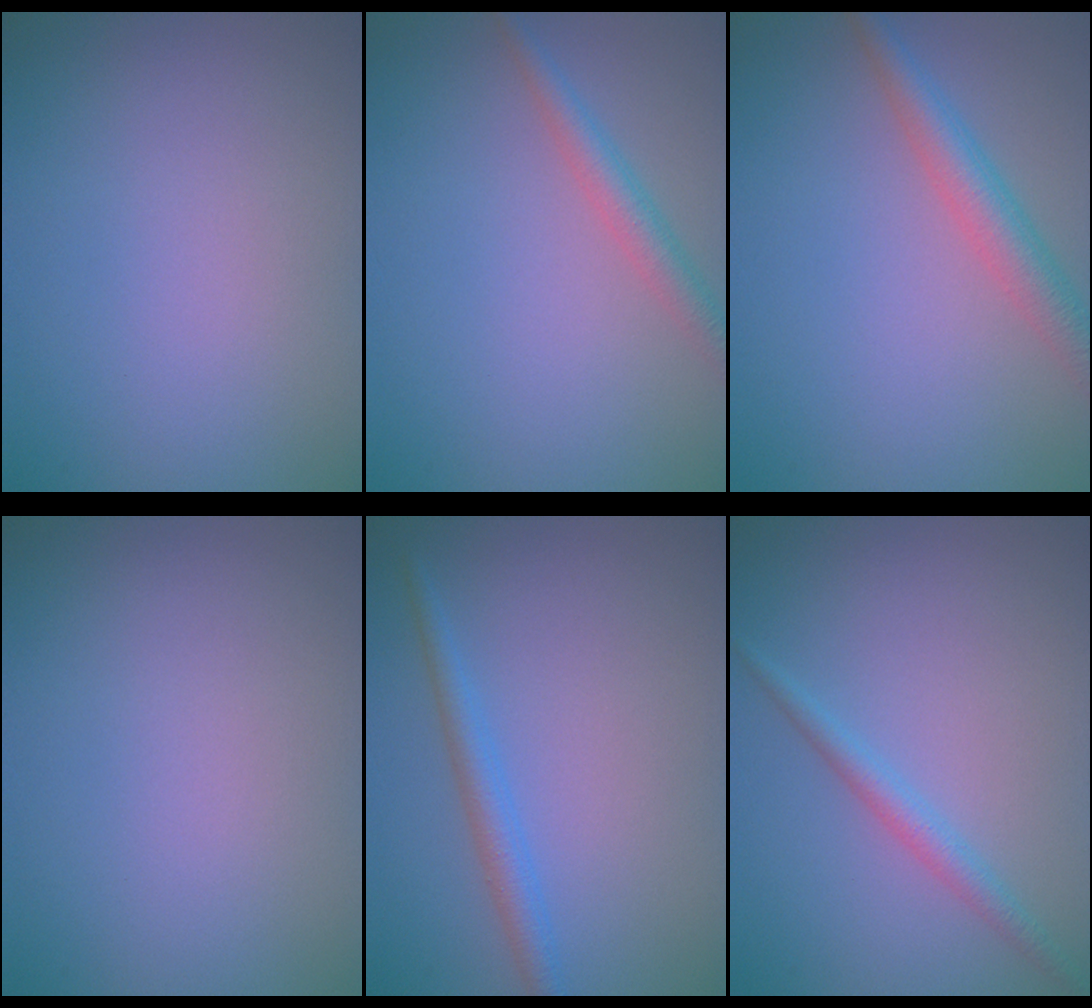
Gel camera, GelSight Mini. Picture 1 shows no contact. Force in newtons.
{"total": 2.4, "press": 2.4, "slide": 0.1}
{"total": 3.6, "press": 3.6, "slide": 0.2}
{"total": 0.0}
{"total": 2.1, "press": 2.1, "slide": 0.1}
{"total": 1.8, "press": 1.8, "slide": 0.1}